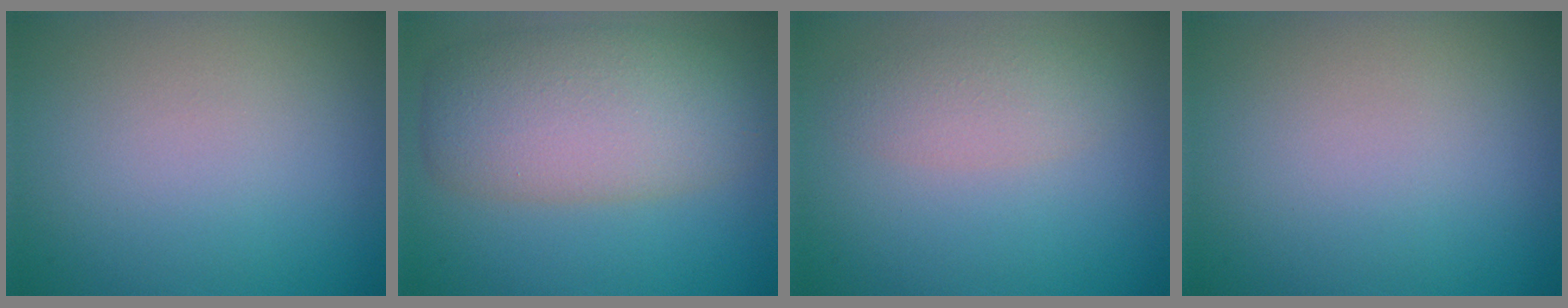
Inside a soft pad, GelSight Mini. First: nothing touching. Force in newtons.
{"total": 7.5, "press": 7.5, "slide": 0.2}
{"total": 2.3, "press": 2.3, "slide": 0.2}
{"total": 0.0}